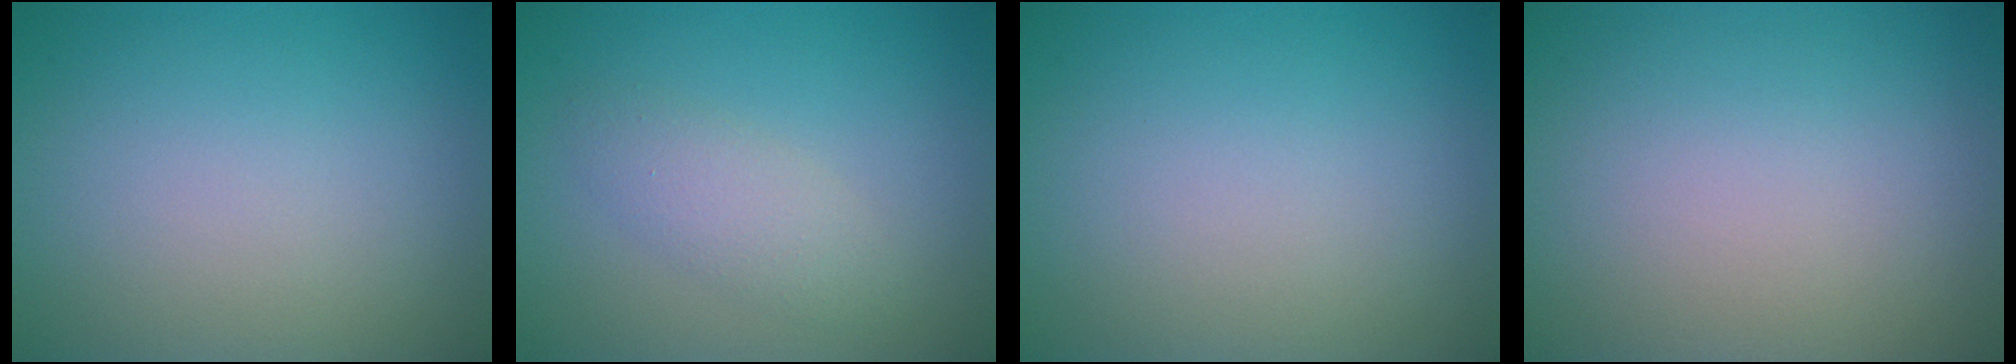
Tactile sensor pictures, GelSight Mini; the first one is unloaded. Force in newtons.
{"total": 2.2, "press": 2.2, "slide": 0.2}
{"total": 0.0}
{"total": 0.0}